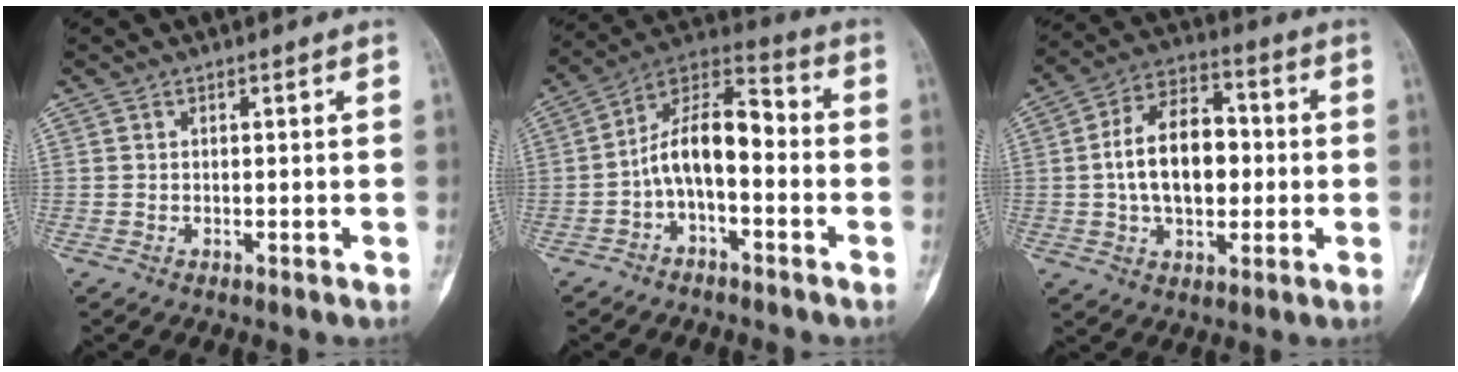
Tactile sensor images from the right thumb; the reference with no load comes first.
{"total": 11.5, "force": [-2.2, 5.7, 9.7], "torque": [-0.158, 0.063, -0.049]}
{"total": 14.9, "force": [0.0, 9.2, 11.7], "torque": [-0.171, 0.027, -0.004]}